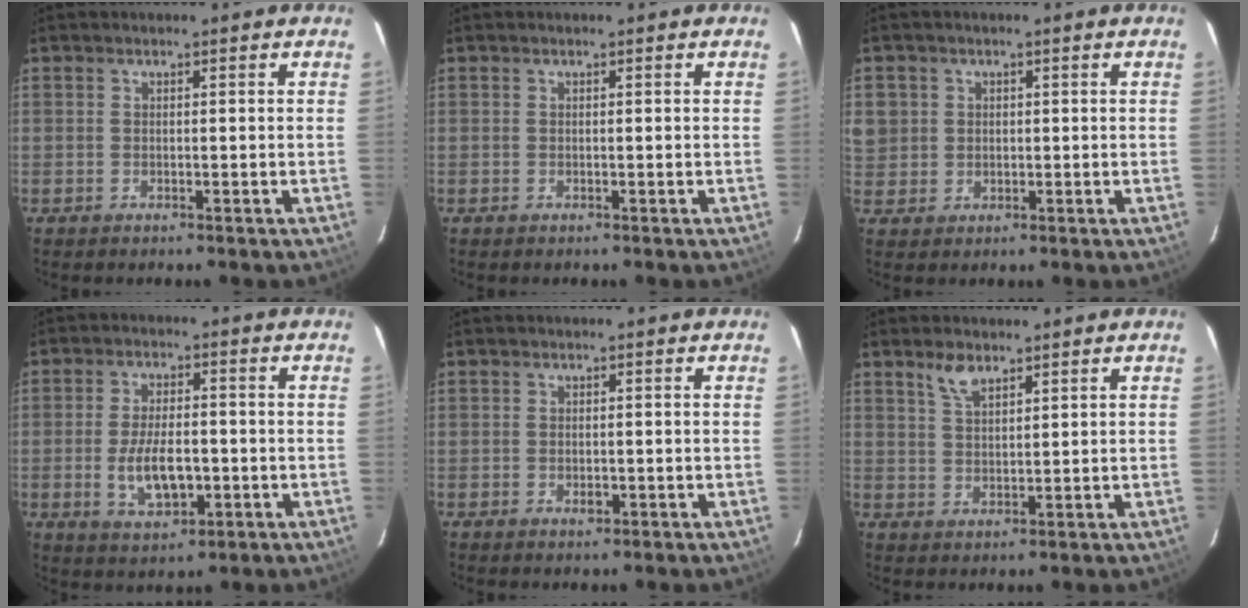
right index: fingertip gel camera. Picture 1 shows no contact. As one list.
[{"total": 0.0}, {"total": 6.1, "force": [0.9, 5.9, 1.6], "torque": [-0.039, 0.017, 0.024]}, {"total": 8.6, "force": [-1.9, 4.0, 7.4], "torque": [-0.147, -0.006, -0.026]}, {"total": 1.3, "force": [-0.3, 1.0, 0.8], "torque": [-0.012, 0.001, -0.003]}, {"total": 4.1, "force": [2.9, 1.7, 2.2], "torque": [-0.041, 0.004, 0.057]}]